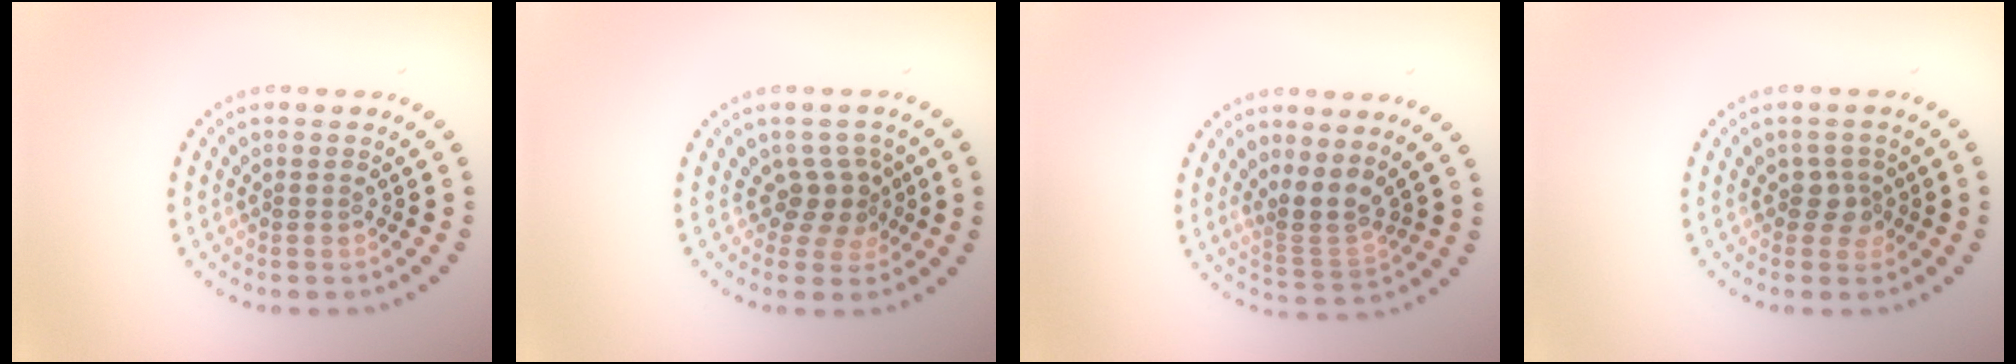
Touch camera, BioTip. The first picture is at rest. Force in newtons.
{"total": 2.6, "press": 2.0, "slide": 1.8}
{"total": 2.7, "press": 1.8, "slide": 2.0}
{"total": 1.7, "press": 1.4, "slide": 1.0}